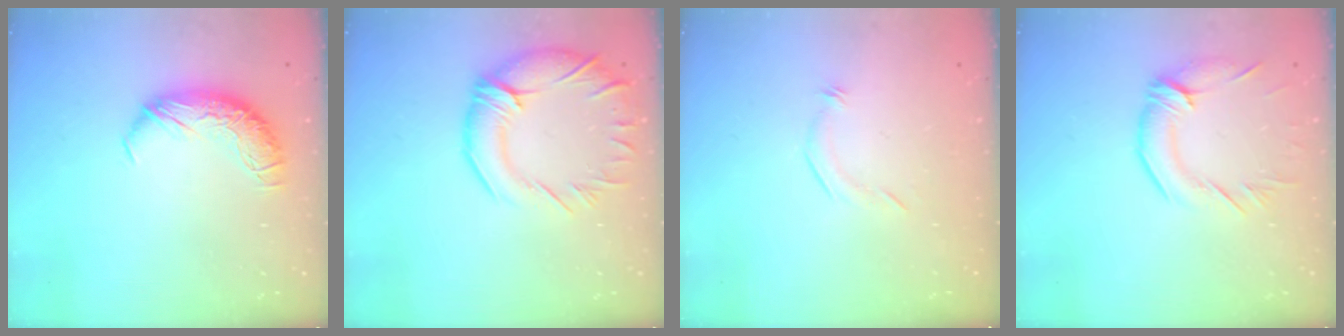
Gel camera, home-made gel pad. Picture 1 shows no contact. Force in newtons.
{"total": 8.7, "press": 8.2, "slide": 2.9}
{"total": 5.8, "press": 5.7, "slide": 1.1}
{"total": 1.4, "press": 0.8, "slide": 1.1}